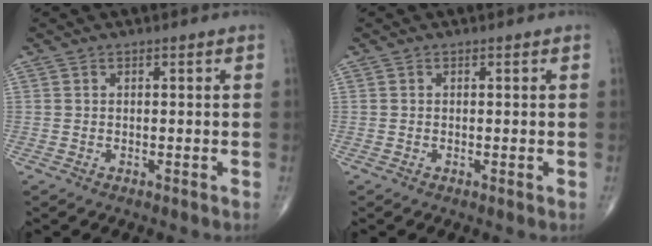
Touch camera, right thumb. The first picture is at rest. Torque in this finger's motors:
{"motor_torque": [0.30, 0.11, -0.07, -0.13, -0.02]}